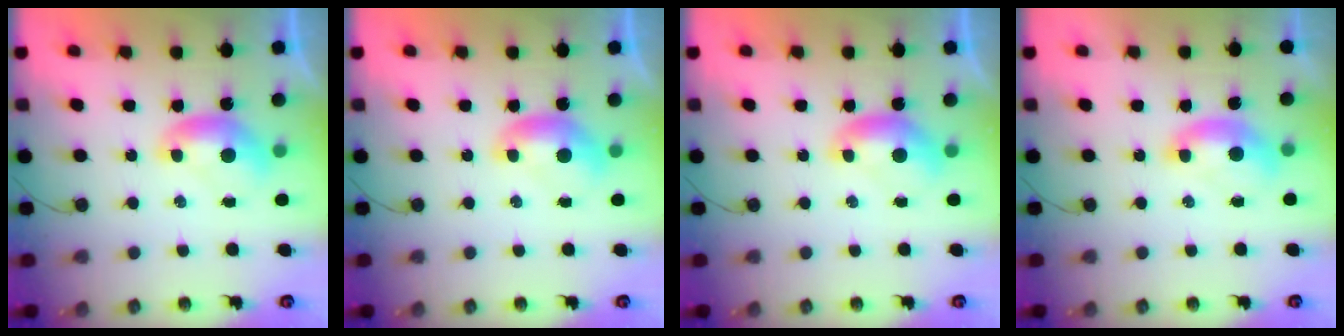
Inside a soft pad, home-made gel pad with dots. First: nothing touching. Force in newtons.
{"total": 0.0}
{"total": 0.0}
{"total": 1.5, "press": 1.4, "slide": 0.6}